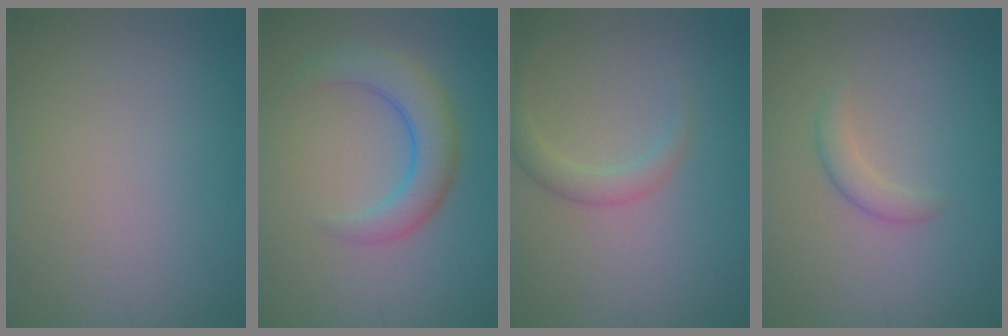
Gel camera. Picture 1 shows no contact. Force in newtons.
{"total": 4.2, "press": 4.2, "slide": 0.3}
{"total": 2.0, "press": 2.0, "slide": 0.0}
{"total": 1.5, "press": 1.5, "slide": 0.0}